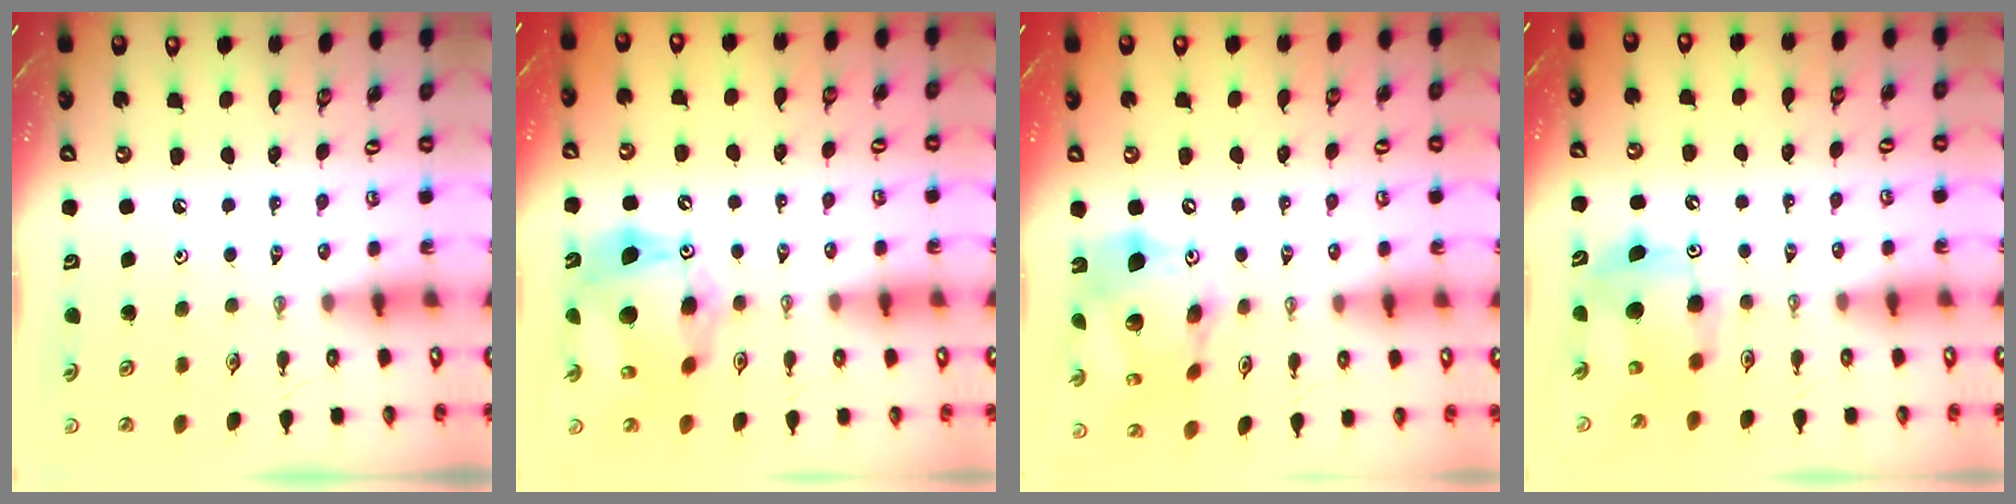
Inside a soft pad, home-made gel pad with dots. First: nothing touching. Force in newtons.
{"total": 15.7, "press": 15.6, "slide": 1.6}
{"total": 18.2, "press": 18.1, "slide": 2.3}
{"total": 7.5, "press": 7.5, "slide": 0.3}